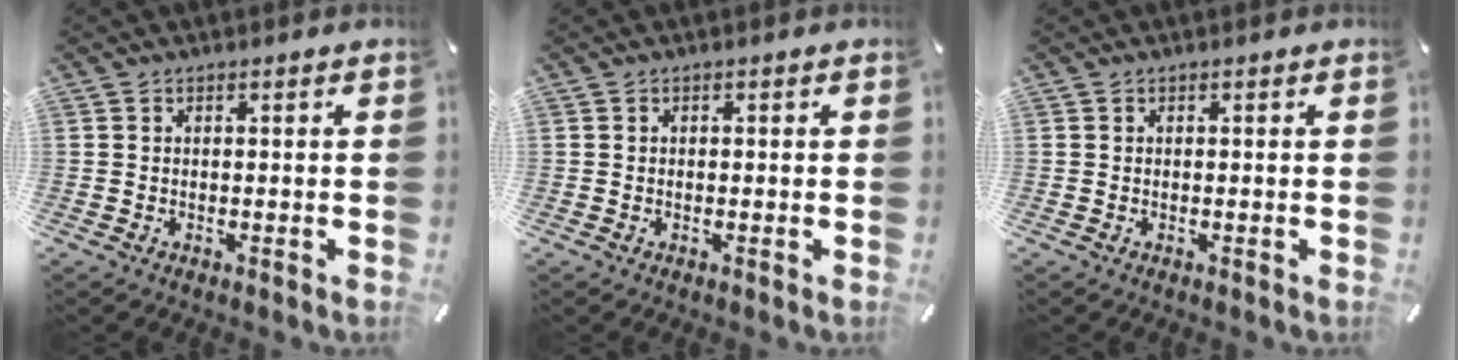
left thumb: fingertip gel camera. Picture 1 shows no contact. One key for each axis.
{"total": 0.0}
{"total": 0.0}